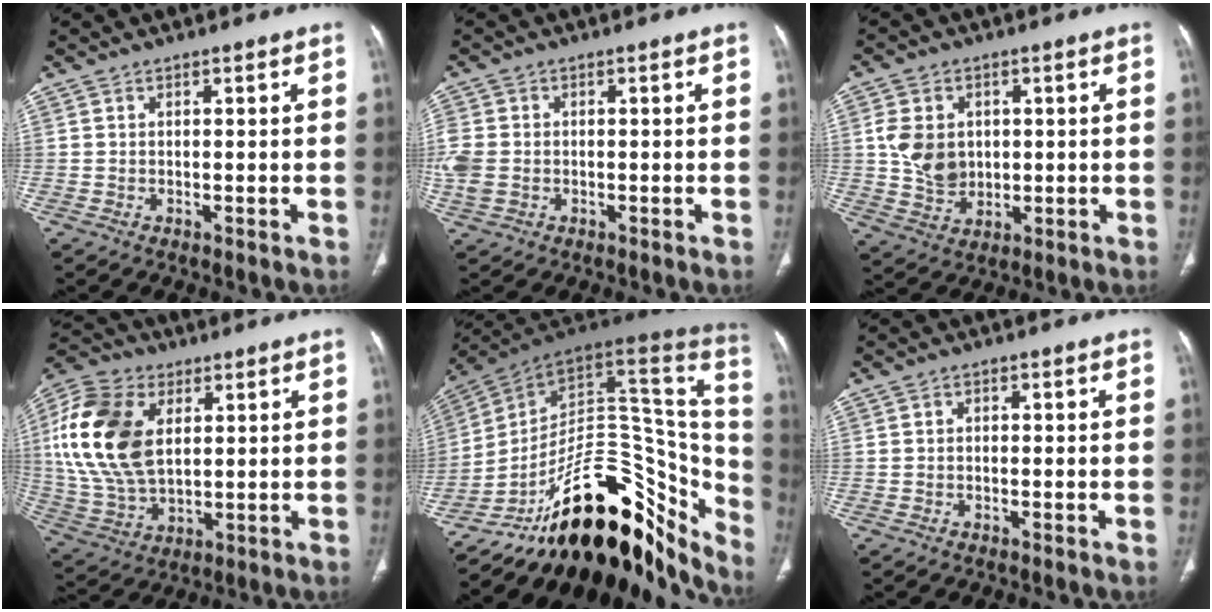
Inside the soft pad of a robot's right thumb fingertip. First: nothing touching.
{"total": 6.4, "force": [-0.6, 5.1, 3.9], "torque": [-0.108, 0.005, -0.009]}
{"total": 9.0, "force": [1.1, 7.2, 5.2], "torque": [-0.077, -0.003, 0.029]}
{"total": 19.7, "force": [4.6, 12.3, 14.6], "torque": [-0.292, -0.007, 0.088]}
{"total": 33.2, "force": [-19.2, 16.7, 21.3], "torque": [-0.182, 0.091, -0.269]}
{"total": 0.8, "force": [0.0, 0.7, 0.4], "torque": [0.000, 0.003, -0.004]}